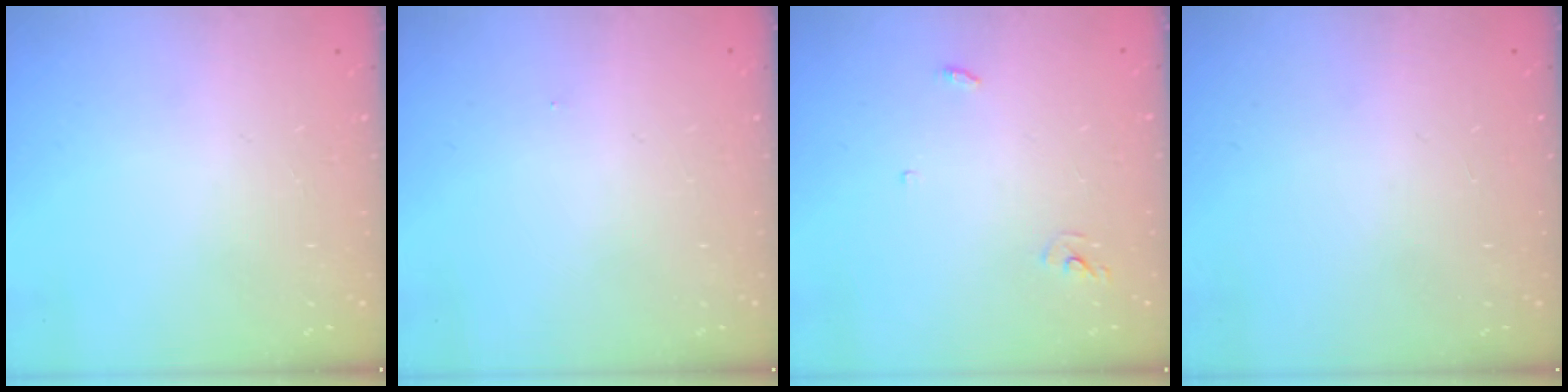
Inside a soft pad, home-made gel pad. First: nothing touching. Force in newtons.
{"total": 5.3, "press": 0.3, "slide": 5.2}
{"total": 2.9, "press": 2.9, "slide": 0.2}
{"total": 0.9, "press": 0.9, "slide": 0.0}